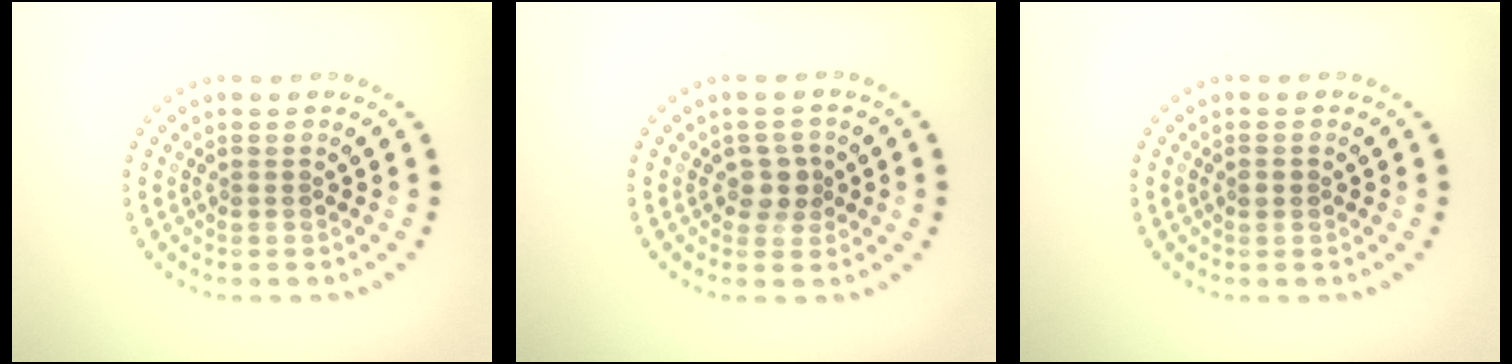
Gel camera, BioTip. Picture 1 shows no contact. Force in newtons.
{"total": 2.0, "press": 1.8, "slide": 1.0}
{"total": 1.0, "press": 1.0, "slide": 0.1}